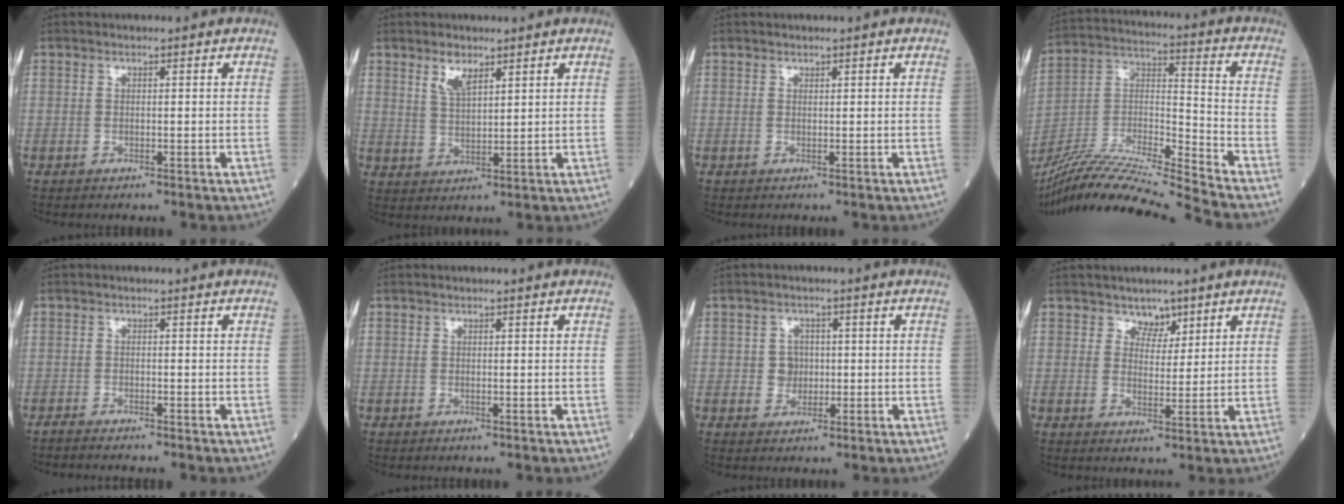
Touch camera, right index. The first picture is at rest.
{"total": 3.8, "force": [2.5, 1.3, 2.5], "torque": [-0.052, 0.001, 0.052]}
{"total": 0.0}
{"total": 20.5, "force": [-18.8, -2.1, 7.9], "torque": [-0.166, -0.009, -0.338]}
{"total": 3.9, "force": [-3.5, -0.1, 1.7], "torque": [-0.025, -0.005, -0.049]}
{"total": 0.0}
{"total": 2.5, "force": [-0.1, 2.3, 0.9], "torque": [-0.007, 0.005, -0.001]}
{"total": 2.9, "force": [2.3, 1.7, 0.5], "torque": [0.001, -0.004, 0.037]}